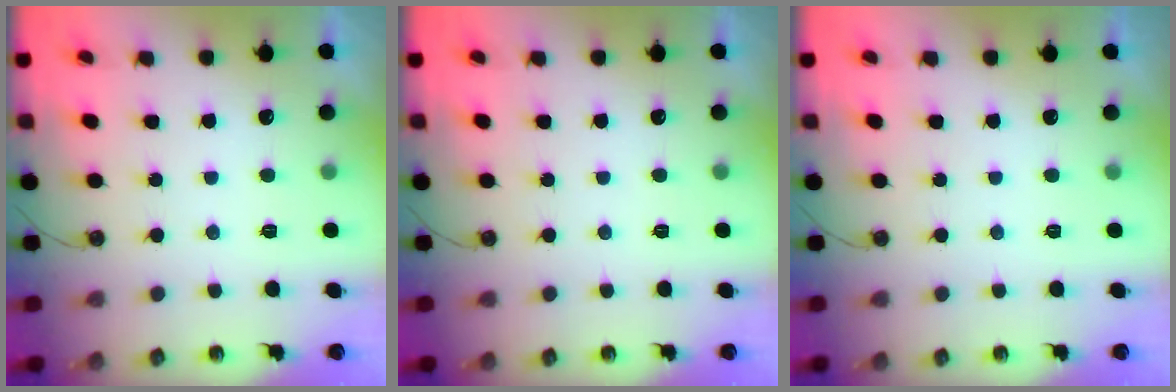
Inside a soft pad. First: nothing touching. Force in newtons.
{"total": 0.0}
{"total": 0.0}